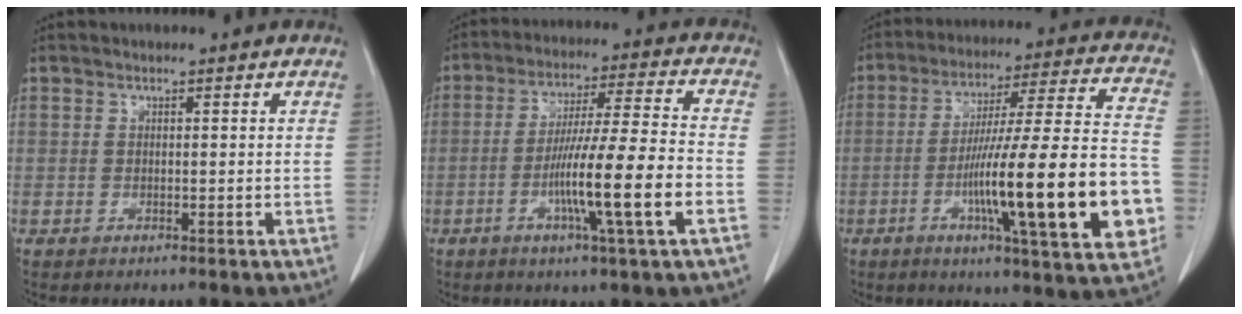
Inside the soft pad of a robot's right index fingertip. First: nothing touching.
{"total": 13.7, "force": [-4.3, -0.7, 13.0], "torque": [-0.227, -0.005, -0.077]}
{"total": 23.4, "force": [-6.1, 1.5, 22.6], "torque": [-0.315, -0.002, -0.092]}